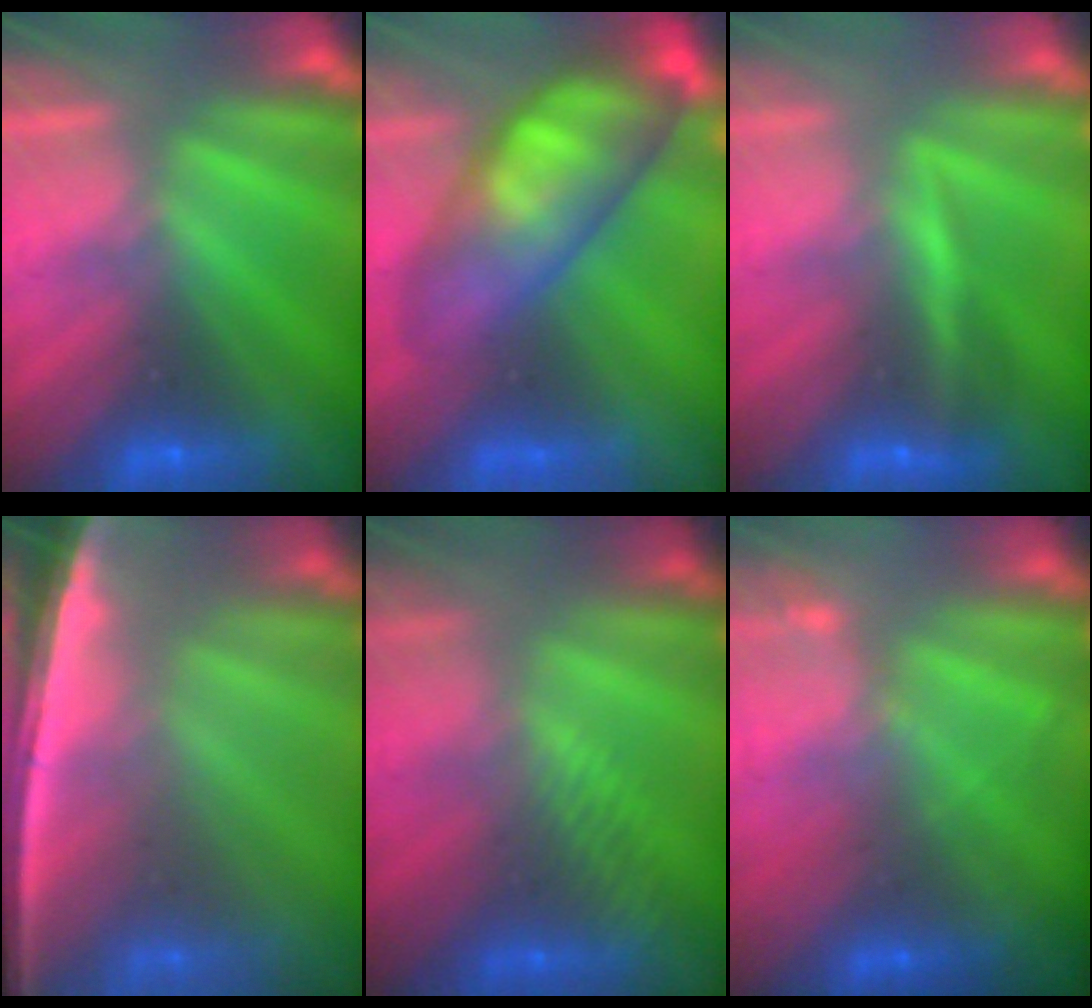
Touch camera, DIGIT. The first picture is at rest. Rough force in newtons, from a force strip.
{"total": 7.1}
{"total": 3.4}
{"total": 5.8}
{"total": 2.9}
{"total": 2.0}